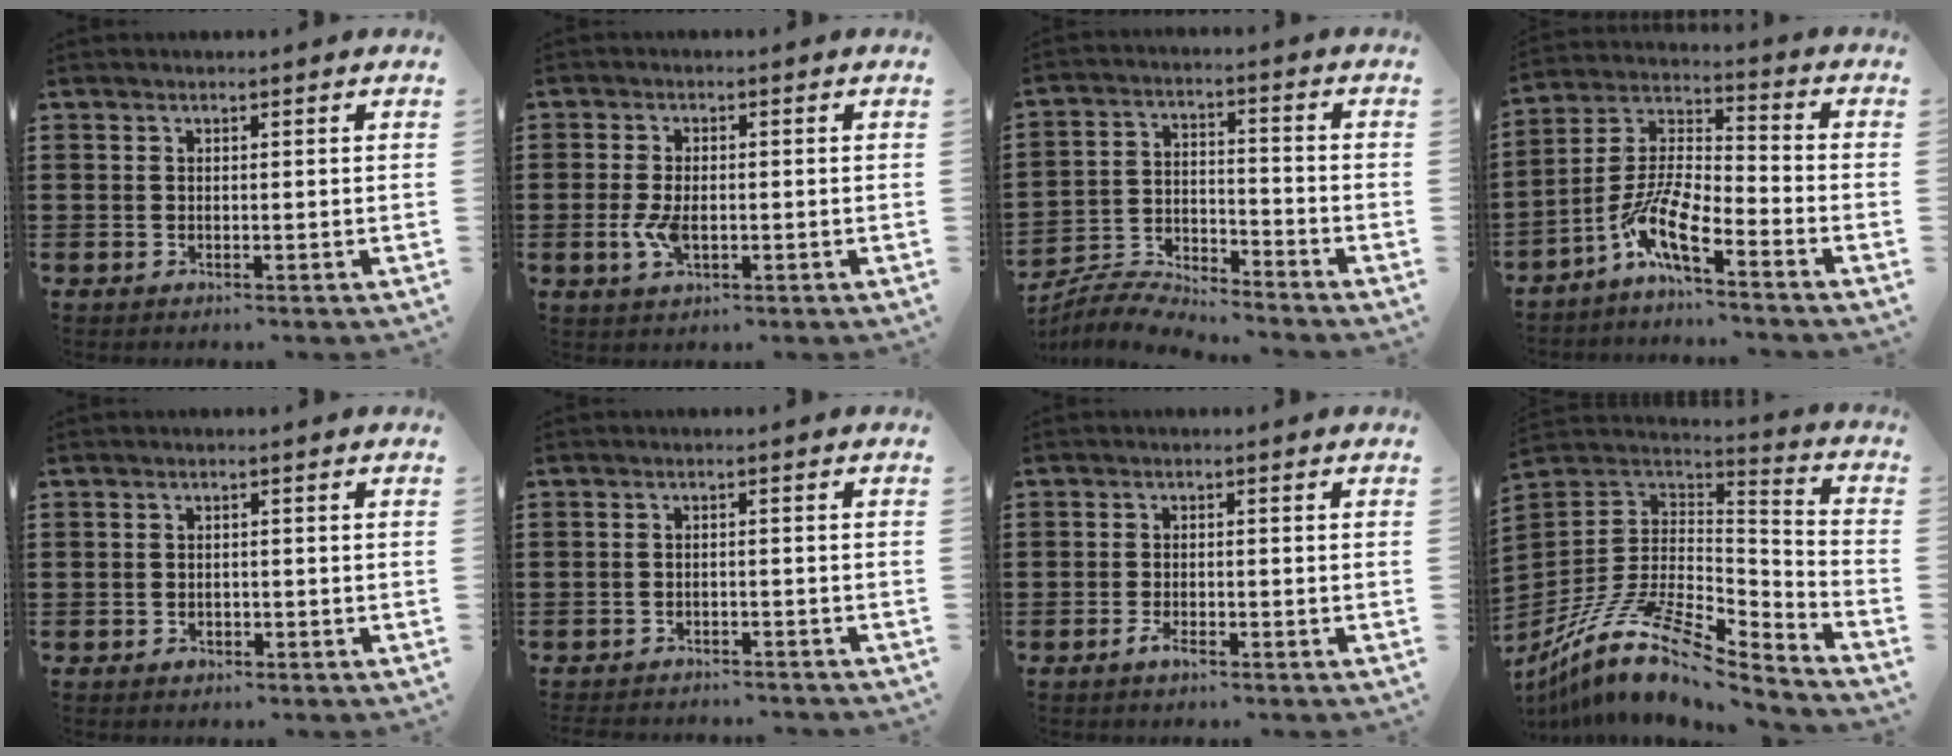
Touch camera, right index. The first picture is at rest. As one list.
[{"total": 4.2, "force": [-0.7, 2.0, 3.6], "torque": [-0.086, -0.008, -0.016]}, {"total": 5.4, "force": [-5.4, 0.5, 0.3], "torque": [-0.020, 0.005, -0.112]}, {"total": 8.7, "force": [-6.1, 2.0, 6.0], "torque": [-0.150, -0.016, -0.124]}, {"total": 0.9, "force": [-0.6, 0.5, 0.3], "torque": [-0.010, -0.003, -0.012]}, {"total": 1.8, "force": [-1.8, 0.1, -0.1], "torque": [-0.003, 0.001, -0.039]}, {"total": 1.9, "force": [-1.2, 0.4, 1.5], "torque": [-0.042, -0.011, -0.025]}, {"total": 13.7, "force": [-8.7, 4.9, 9.4], "torque": [-0.191, 0.014, -0.163]}]